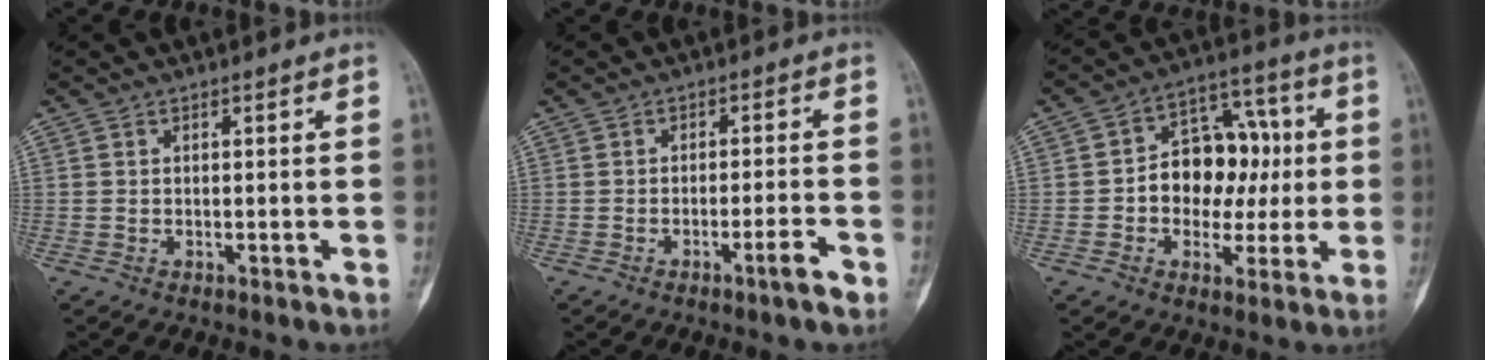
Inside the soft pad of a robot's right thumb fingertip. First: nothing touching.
{"total": 3.7, "force": [-2.2, 0.3, 3.0], "torque": [-0.050, 0.013, -0.035]}
{"total": 13.7, "force": [0.0, 10.0, 9.3], "torque": [-0.082, 0.036, -0.003]}